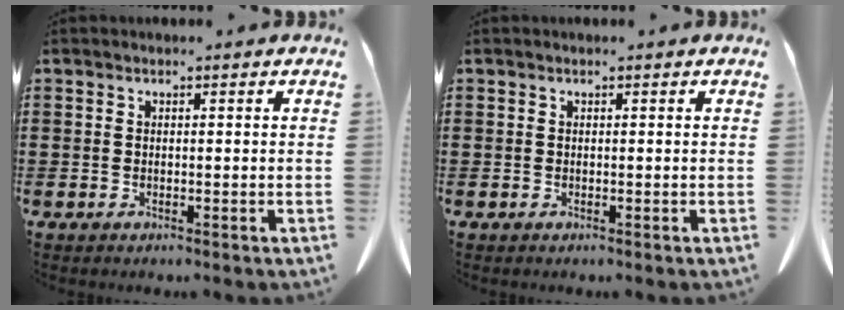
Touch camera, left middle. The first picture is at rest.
{"total": 0.0}